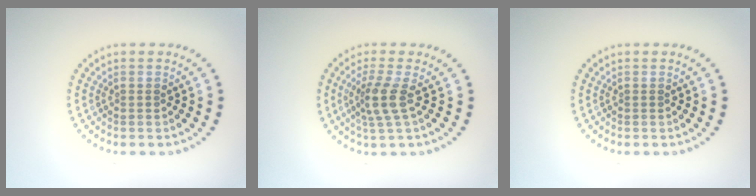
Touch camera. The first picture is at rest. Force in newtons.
{"total": 2.7, "press": 2.0, "slide": 1.8}
{"total": 0.0}